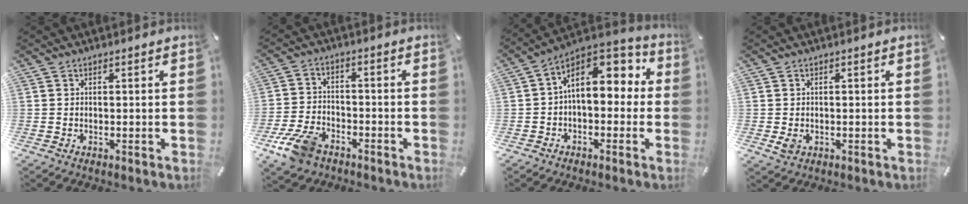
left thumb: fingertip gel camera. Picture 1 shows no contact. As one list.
[{"total": 9.6, "force": [-6.1, 5.5, 5.1], "torque": [-0.111, 0.024, -0.113]}, {"total": 12.2, "force": [3.8, 7.7, 8.8], "torque": [-0.139, -0.024, 0.067]}, {"total": 2.2, "force": [-0.4, 1.7, 1.3], "torque": [-0.029, -0.001, -0.008]}]